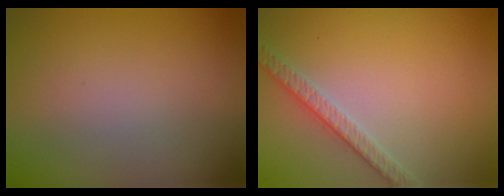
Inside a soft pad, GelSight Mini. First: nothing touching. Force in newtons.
{"total": 2.7, "press": 2.6, "slide": 0.6}